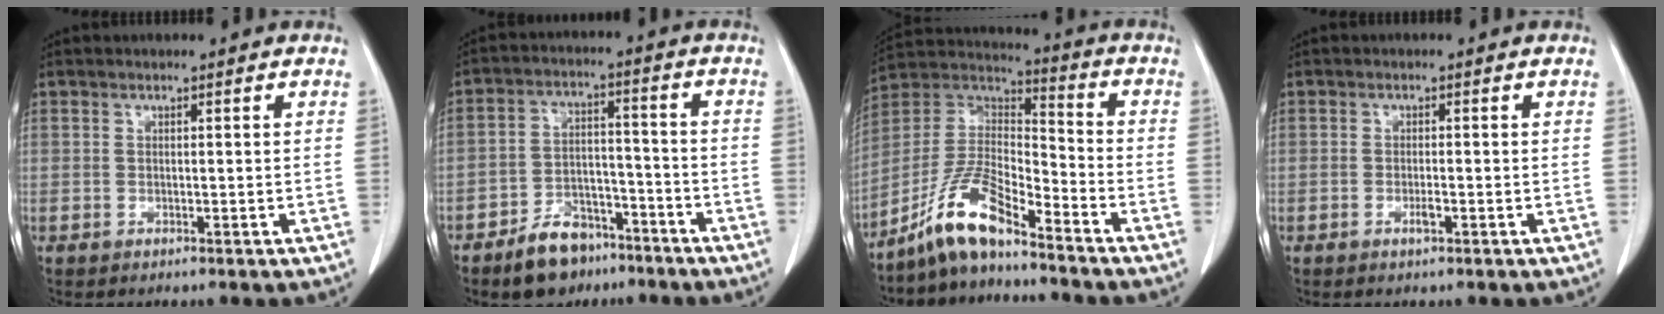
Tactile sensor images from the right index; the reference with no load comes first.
{"total": 8.8, "force": [-6.3, 4.8, 3.9], "torque": [-0.074, 0.014, -0.104]}
{"total": 11.2, "force": [-8.7, 1.8, 6.8], "torque": [-0.147, 0.014, -0.166]}
{"total": 1.3, "force": [-0.6, 0.2, 1.1], "torque": [-0.022, -0.001, -0.010]}